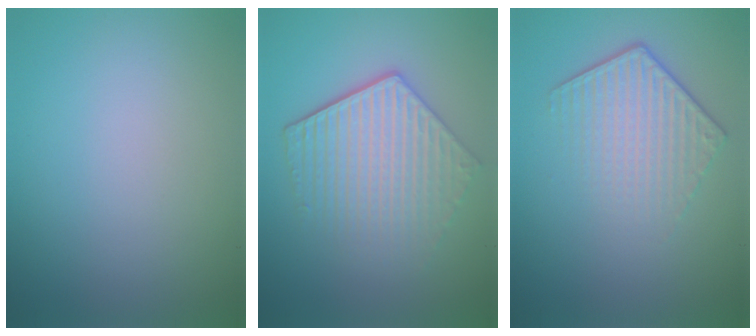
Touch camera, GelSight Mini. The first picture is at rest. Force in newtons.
{"total": 5.6, "press": 4.2, "slide": 3.7}
{"total": 4.4, "press": 3.1, "slide": 3.1}